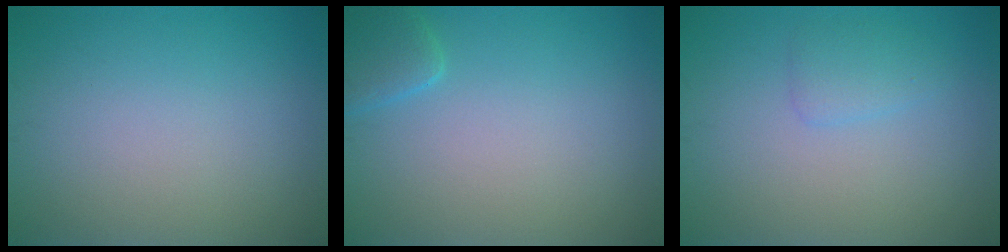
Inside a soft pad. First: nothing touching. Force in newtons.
{"total": 2.1, "press": 2.1, "slide": 0.2}
{"total": 1.5, "press": 1.5, "slide": 0.1}